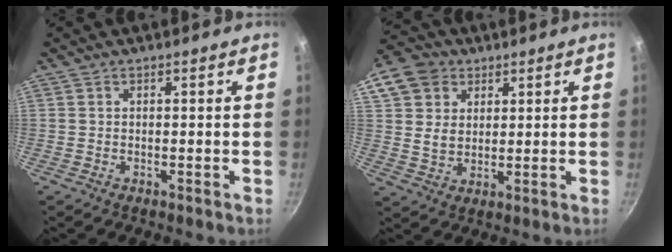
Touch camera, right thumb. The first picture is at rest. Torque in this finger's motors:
{"motor_torque": [-0.72, 1.03, -0.04, -0.16, 0.17]}